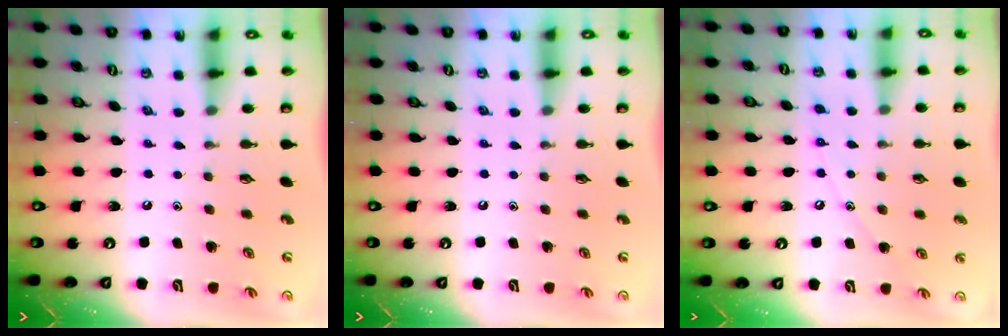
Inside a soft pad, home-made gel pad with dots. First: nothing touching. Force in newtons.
{"total": 0.0}
{"total": 6.3, "press": 6.3, "slide": 0.3}